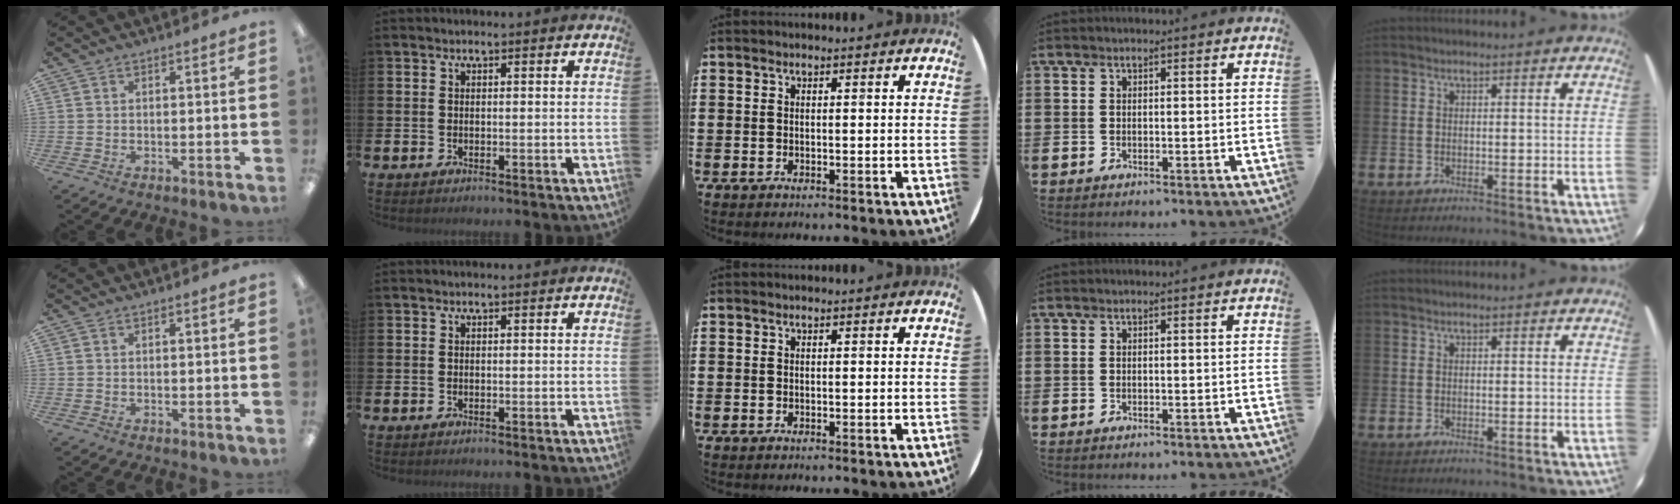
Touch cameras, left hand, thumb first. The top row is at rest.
{}